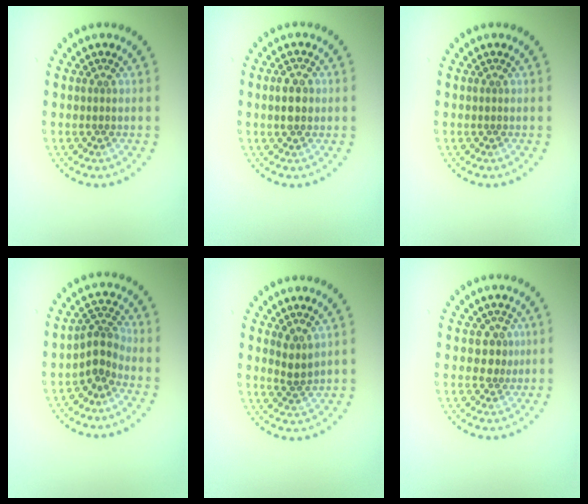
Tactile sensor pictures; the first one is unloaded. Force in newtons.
{"total": 2.2, "press": 2.2, "slide": 0.1}
{"total": 0.0}
{"total": 2.6, "press": 1.9, "slide": 1.7}
{"total": 1.5, "press": 1.1, "slide": 1.0}
{"total": 1.7, "press": 1.5, "slide": 0.9}